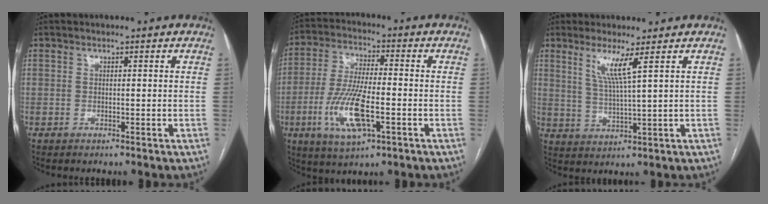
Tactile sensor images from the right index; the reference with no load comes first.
{"total": 12.0, "force": [-3.7, 3.0, 11.0], "torque": [-0.233, -0.010, -0.062]}
{"total": 5.2, "force": [2.7, -1.0, 4.4], "torque": [-0.088, -0.013, 0.054]}